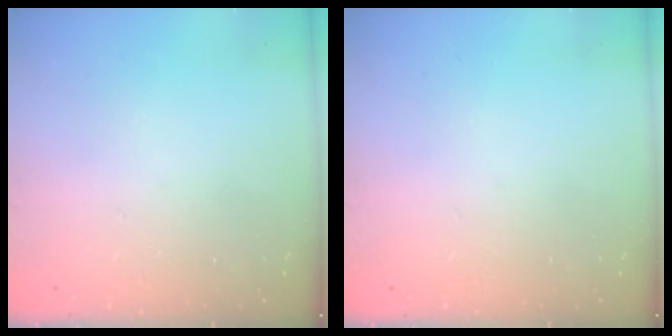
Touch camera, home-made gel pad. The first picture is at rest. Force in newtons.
{"total": 0.0}